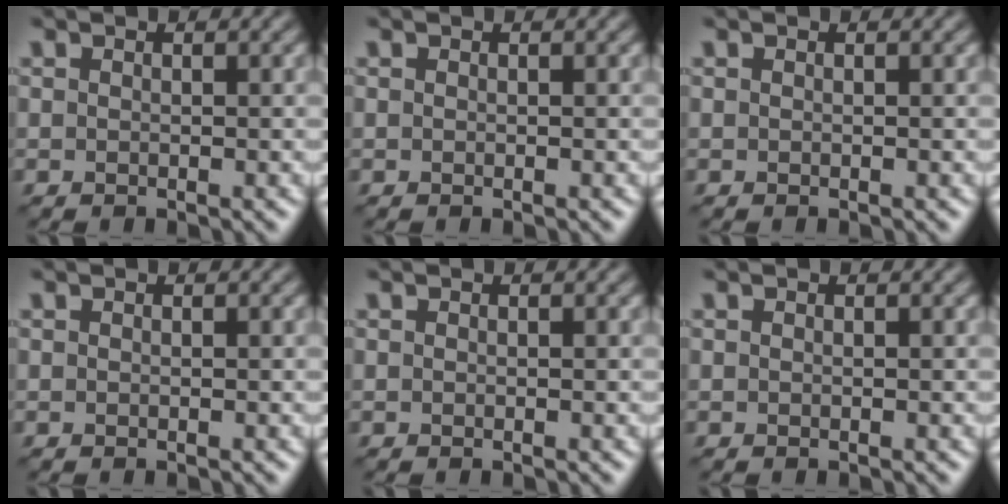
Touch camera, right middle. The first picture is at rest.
{"total": 0.0}
{"total": 0.0}
{"total": 0.0}
{"total": 0.0}
{"total": 0.0}